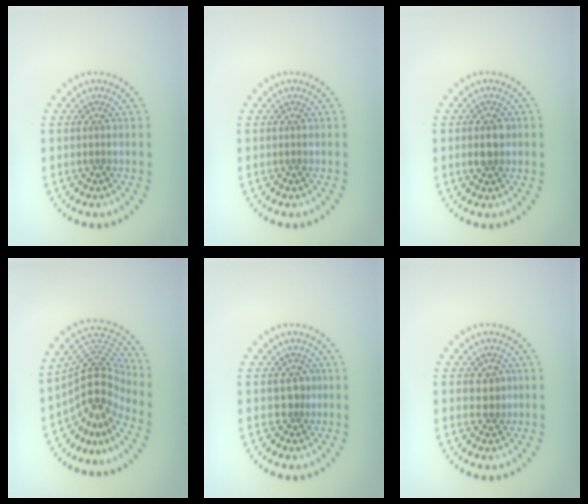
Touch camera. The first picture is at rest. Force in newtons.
{"total": 0.0}
{"total": 2.5, "press": 2.5, "slide": 0.1}
{"total": 5.0, "press": 3.6, "slide": 3.6}
{"total": 1.6, "press": 1.2, "slide": 1.1}
{"total": 1.7, "press": 1.6, "slide": 0.5}